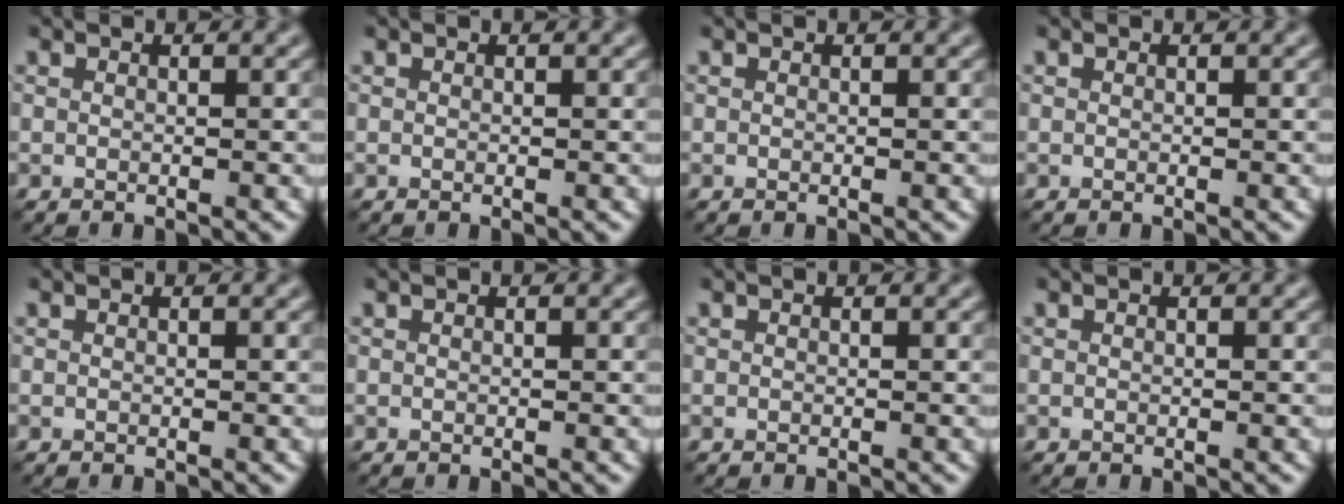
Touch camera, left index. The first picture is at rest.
{"total": 0.0}
{"total": 0.0}
{"total": 0.0}
{"total": 0.0}
{"total": 0.0}
{"total": 0.0}
{"total": 0.0}